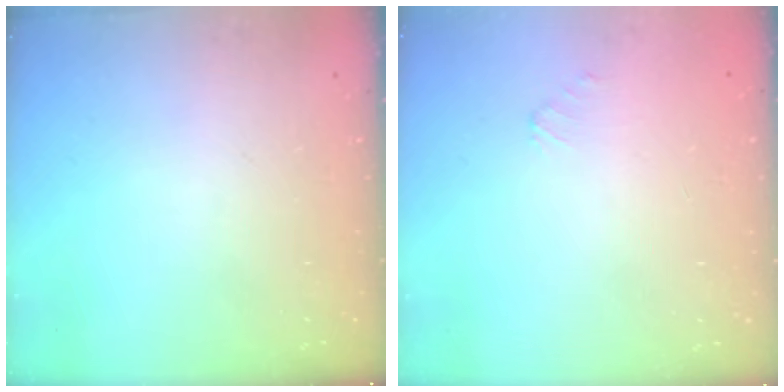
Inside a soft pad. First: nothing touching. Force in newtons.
{"total": 1.0, "press": 0.9, "slide": 0.4}